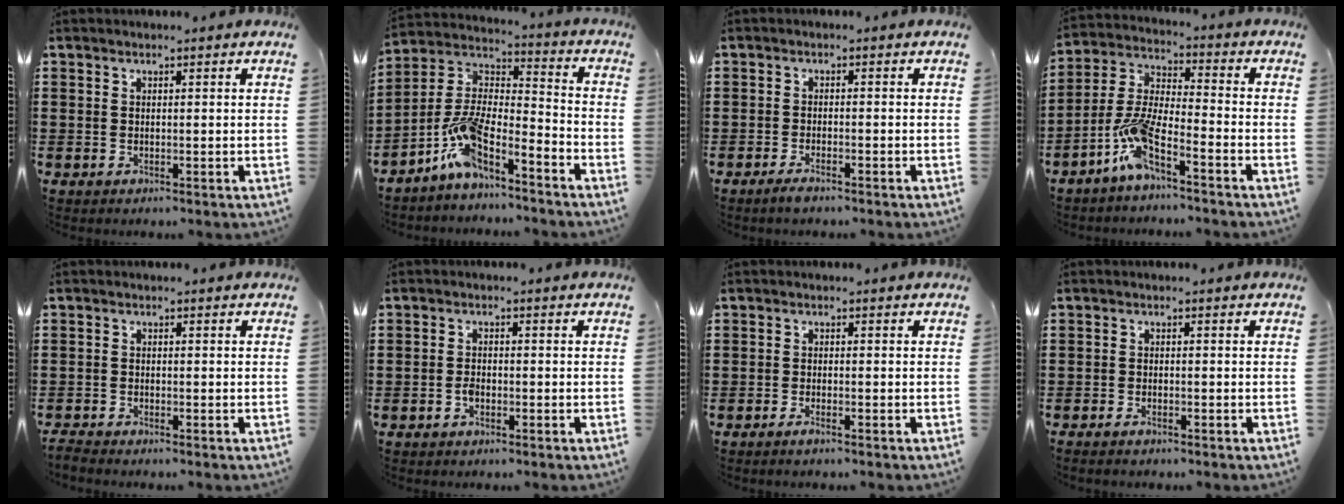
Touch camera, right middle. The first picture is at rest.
{"total": 8.7, "force": [-6.6, 1.8, 5.3], "torque": [-0.118, -0.009, -0.135]}
{"total": 1.7, "force": [-1.3, 0.1, 1.1], "torque": [-0.027, -0.005, -0.026]}
{"total": 7.7, "force": [-5.6, 0.8, 5.3], "torque": [-0.129, -0.020, -0.112]}
{"total": 1.4, "force": [-1.4, 0.0, 0.0], "torque": [-0.005, -0.001, -0.030]}
{"total": 1.3, "force": [-0.7, 0.5, 1.0], "torque": [-0.022, -0.005, -0.012]}
{"total": 1.3, "force": [-0.9, 0.0, 0.9], "torque": [-0.017, -0.006, -0.015]}
{"total": 1.1, "force": [-1.0, 0.2, 0.5], "torque": [-0.013, -0.005, -0.017]}